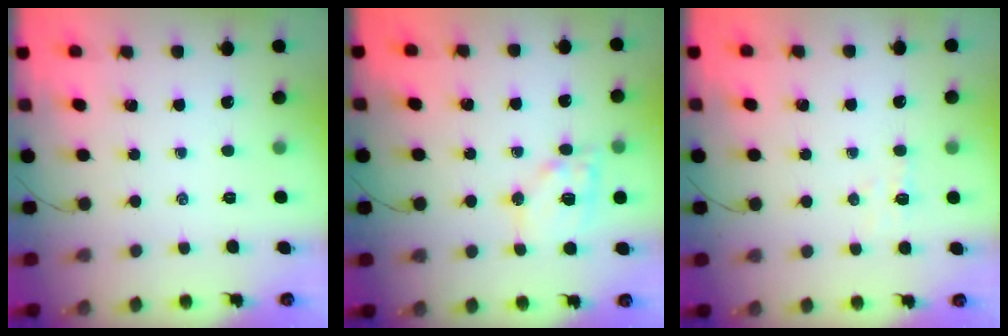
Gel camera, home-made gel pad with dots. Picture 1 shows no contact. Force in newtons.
{"total": 11.6, "press": 11.4, "slide": 2.0}
{"total": 3.7, "press": 3.5, "slide": 1.1}